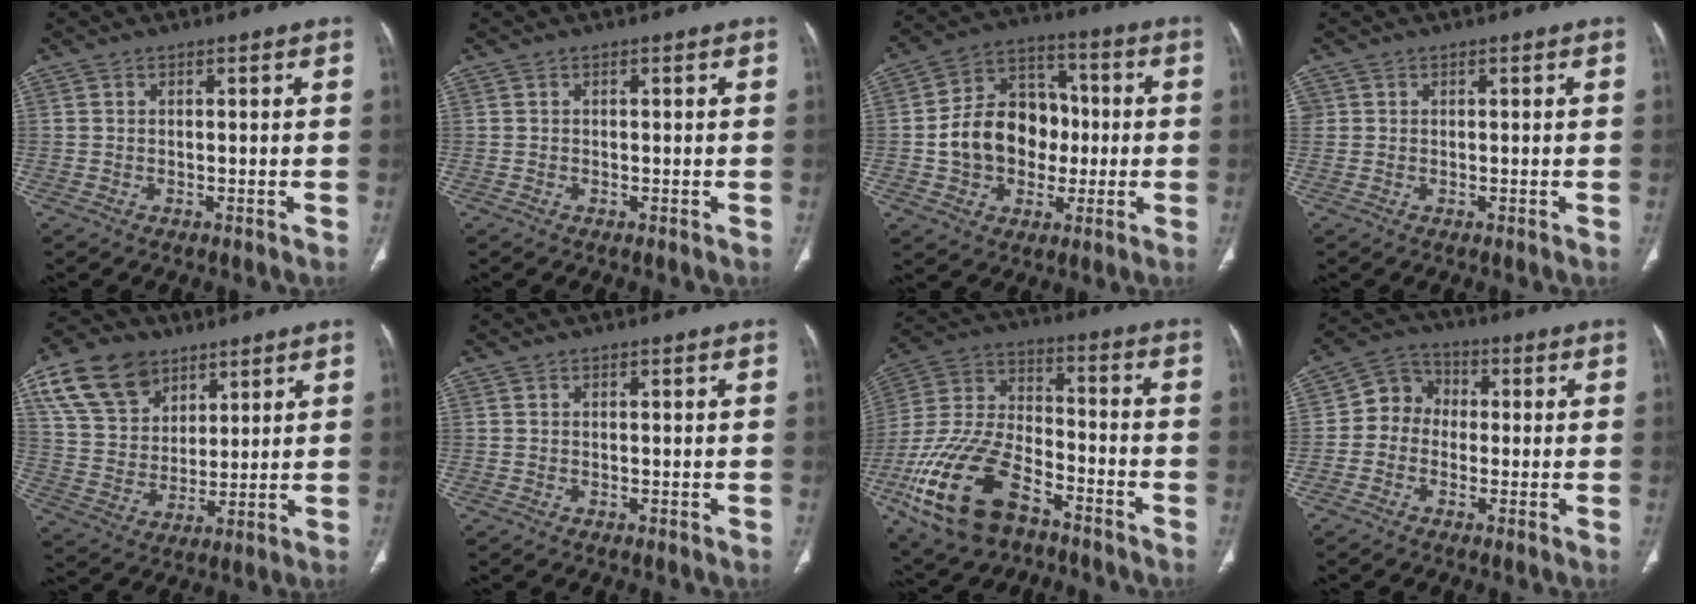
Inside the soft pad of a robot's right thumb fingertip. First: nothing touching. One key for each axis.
{"total": 0.0}
{"total": 15.6, "fx": -1.2, "fy": 12.2, "fz": 9.7, "tx": -0.120, "ty": 0.036, "tz": -0.018}
{"total": 0.8, "fx": 0.2, "fy": 0.8, "fz": 0.1, "tx": 0.008, "ty": 0.003, "tz": 0.002}
{"total": 15.3, "fx": 8.4, "fy": 10.5, "fz": 7.3, "tx": -0.117, "ty": -0.016, "tz": 0.163}
{"total": 0.0}
{"total": 22.0, "fx": -11.2, "fy": 11.5, "fz": 15.0, "tx": -0.322, "ty": 0.043, "tz": -0.205}
{"total": 6.7, "fx": -0.5, "fy": 5.9, "fz": 3.2, "tx": -0.028, "ty": 0.024, "tz": -0.028}